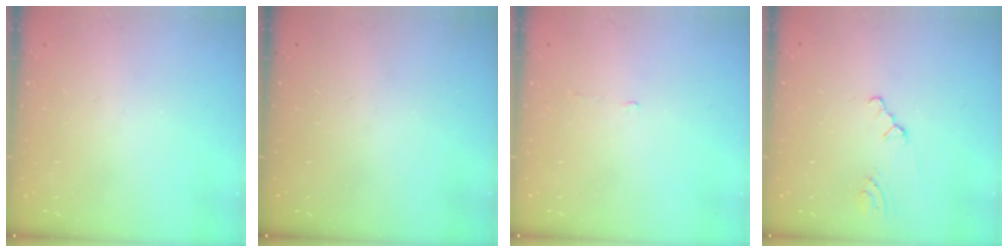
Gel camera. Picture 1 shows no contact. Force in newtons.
{"total": 0.0}
{"total": 1.6, "press": 1.5, "slide": 0.3}
{"total": 1.0, "press": 0.9, "slide": 0.3}